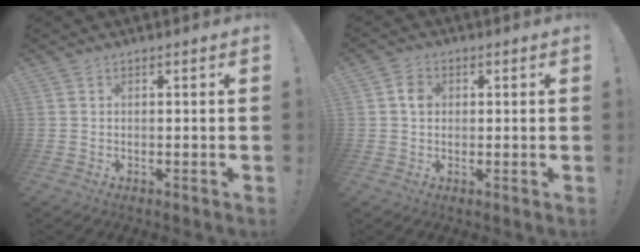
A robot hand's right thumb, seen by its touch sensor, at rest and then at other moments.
{"total": 4.1, "force": [0.5, 3.4, 2.1], "torque": [-0.024, 0.003, 0.006]}